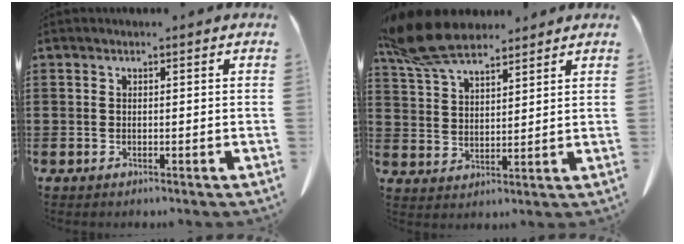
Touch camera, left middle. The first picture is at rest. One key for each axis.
{"total": 9.9, "fx": 8.0, "fy": 3.0, "fz": 5.0, "tx": -0.120, "ty": -0.015, "tz": 0.153}